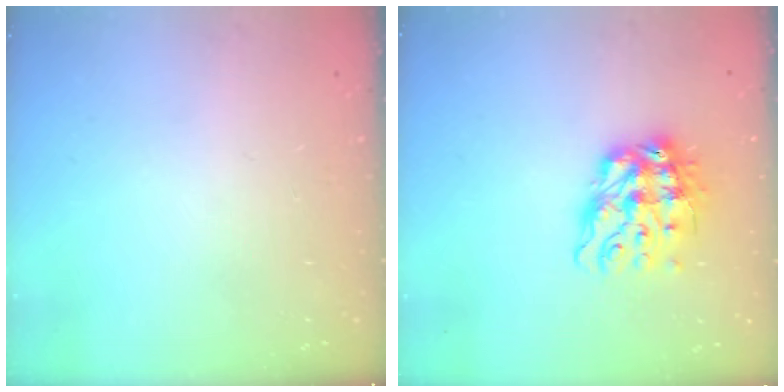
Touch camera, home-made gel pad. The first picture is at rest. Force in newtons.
{"total": 11.3, "press": 11.2, "slide": 1.2}